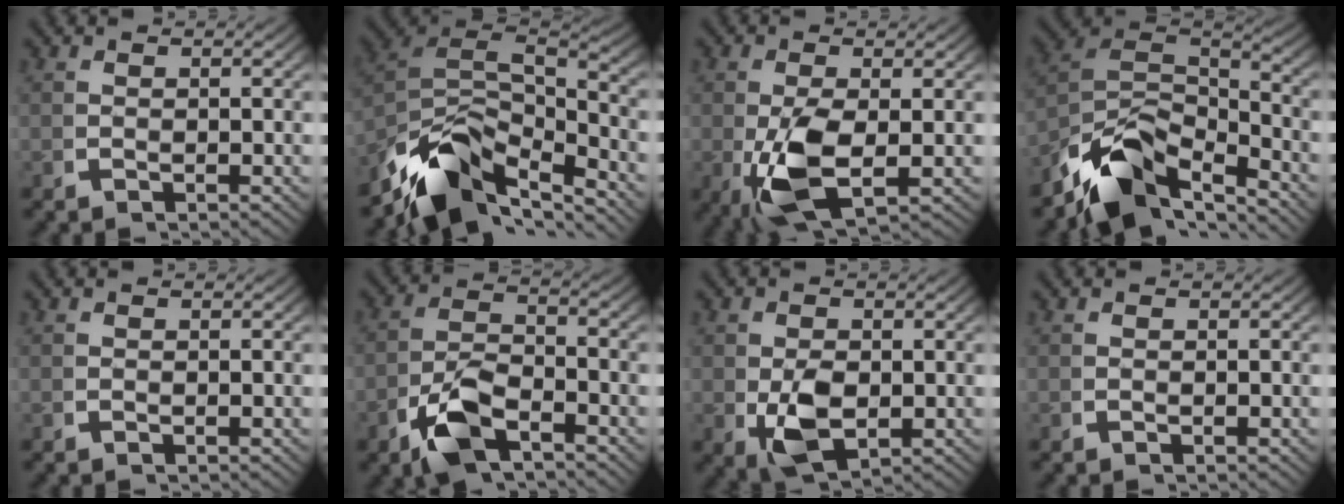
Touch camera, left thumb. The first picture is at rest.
{"total": 13.3, "force": [-3.6, 8.8, 9.4], "torque": [-0.193, -0.045, -0.049]}
{"total": 7.0, "force": [-1.7, 3.7, 5.7], "torque": [-0.139, -0.035, -0.006]}
{"total": 11.1, "force": [-3.7, 7.2, 7.5], "torque": [-0.162, -0.041, -0.054]}
{"total": 0.0}
{"total": 6.5, "force": [-3.0, 3.8, 4.4], "torque": [-0.087, -0.020, -0.049]}
{"total": 5.3, "force": [-0.8, 3.6, 3.8], "torque": [-0.092, -0.033, 0.007]}
{"total": 0.0}